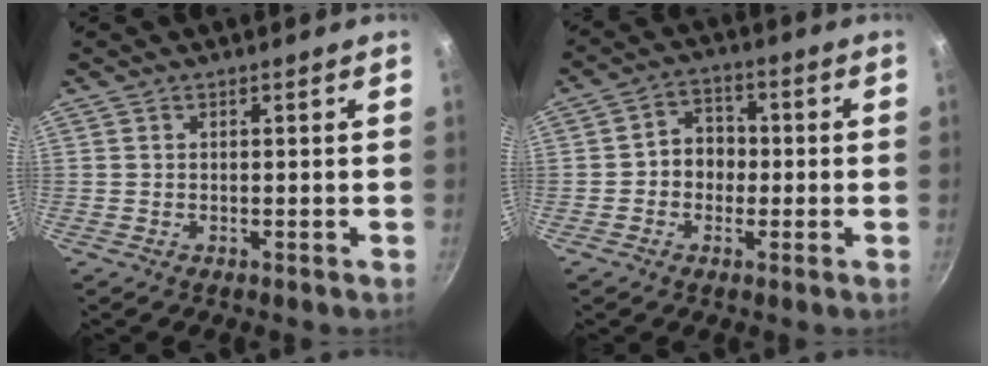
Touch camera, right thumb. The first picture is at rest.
{"total": 6.2, "force": [-0.6, 5.2, 3.2], "torque": [-0.010, 0.018, -0.018]}